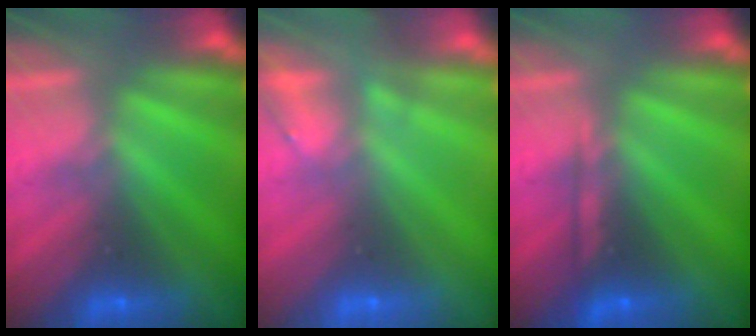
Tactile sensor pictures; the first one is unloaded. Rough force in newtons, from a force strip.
{"total": 2.3}
{"total": 2.2}